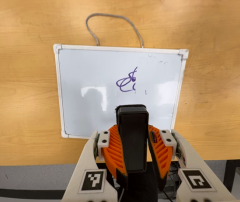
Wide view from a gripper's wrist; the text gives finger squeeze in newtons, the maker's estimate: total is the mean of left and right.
{"total": 10.5, "left": 8.2, "right": 12.7}